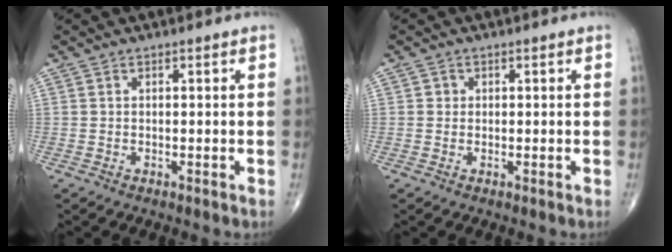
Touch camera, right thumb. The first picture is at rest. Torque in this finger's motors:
{"motor_torque": [-0.02, 0.01, 0.01, 0.00, 0.00]}